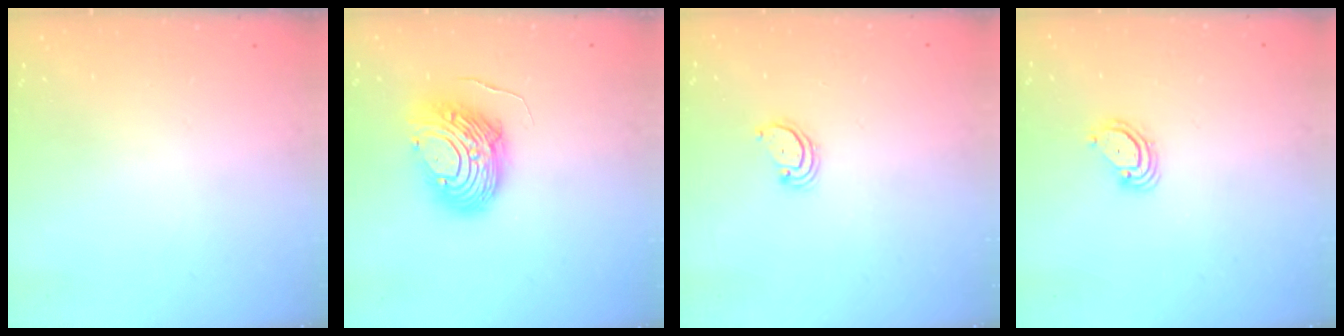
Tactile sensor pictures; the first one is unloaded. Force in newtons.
{"total": 11.2, "press": 11.2, "slide": 1.1}
{"total": 2.8, "press": 2.8, "slide": 0.3}
{"total": 3.5, "press": 3.5, "slide": 0.3}